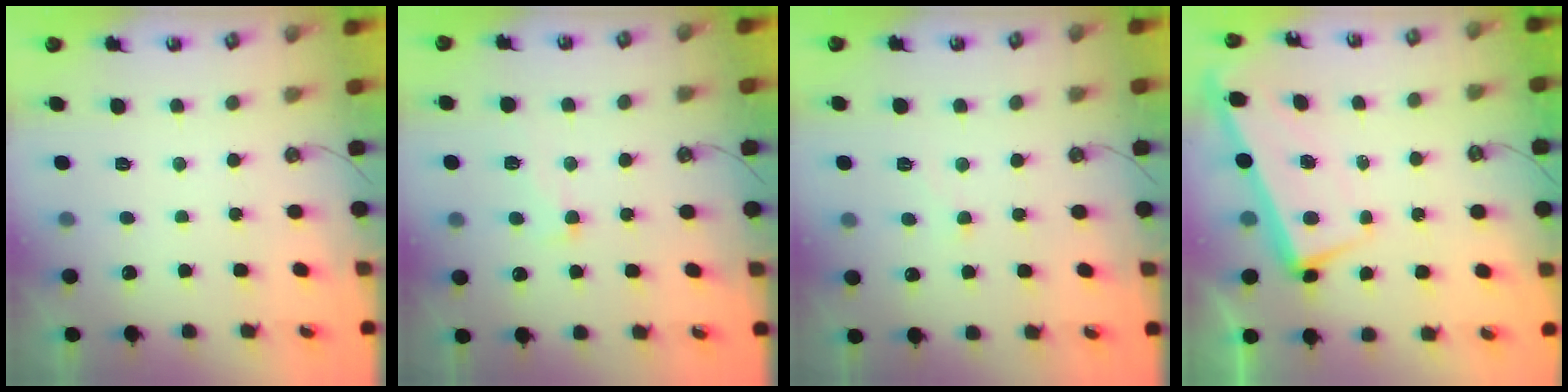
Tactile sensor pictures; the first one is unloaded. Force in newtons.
{"total": 2.4, "press": 1.7, "slide": 1.6}
{"total": 3.4, "press": 3.4, "slide": 0.4}
{"total": 1.7, "press": 0.7, "slide": 1.6}